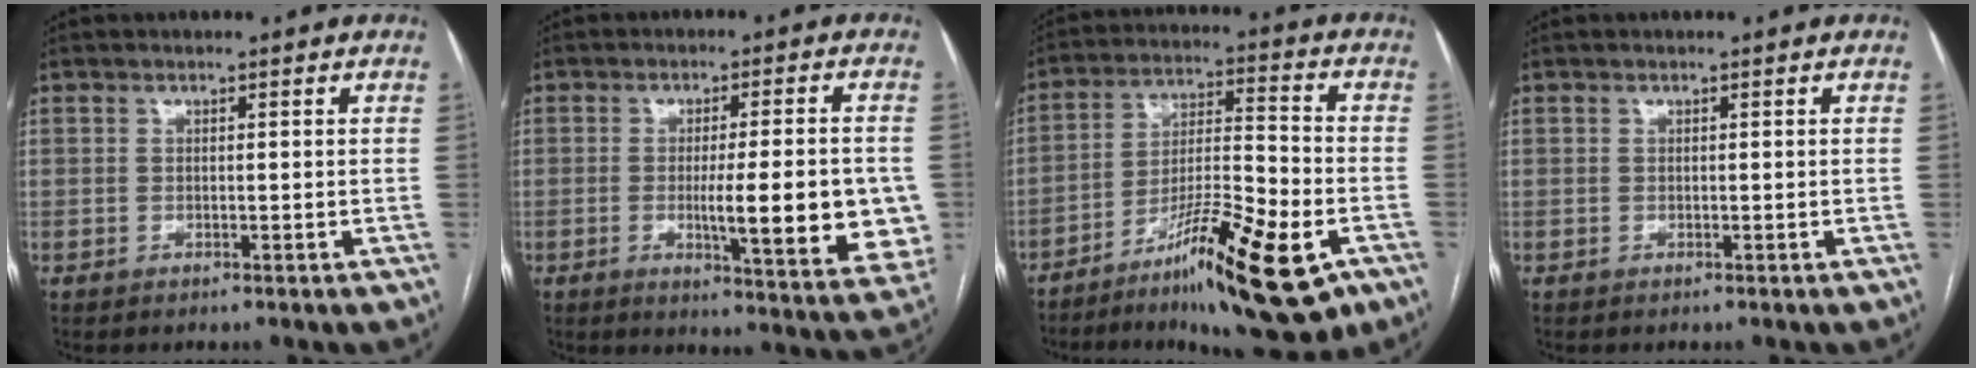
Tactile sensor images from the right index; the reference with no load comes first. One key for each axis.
{"total": 14.8, "fx": -2.1, "fy": 2.2, "fz": 14.4, "tx": -0.159, "ty": -0.010, "tz": -0.020}
{"total": 19.4, "fx": -10.6, "fy": 3.2, "fz": 15.9, "tx": -0.228, "ty": -0.011, "tz": -0.167}
{"total": 0.0}